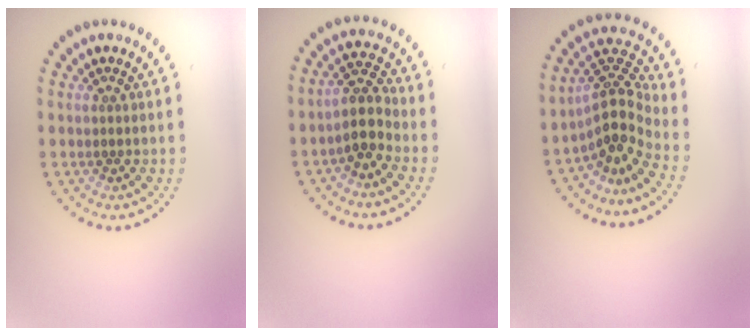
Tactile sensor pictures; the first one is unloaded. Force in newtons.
{"total": 2.7, "press": 2.2, "slide": 1.6}
{"total": 4.1, "press": 2.7, "slide": 3.0}